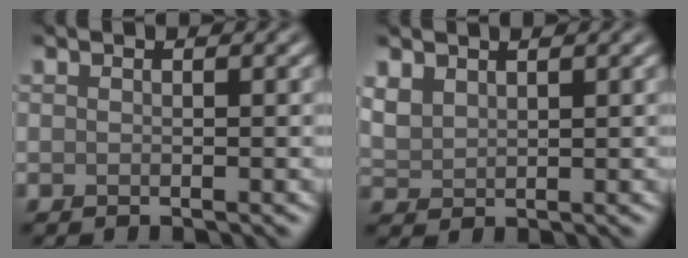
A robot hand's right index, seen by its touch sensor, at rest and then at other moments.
{"total": 2.1, "force": [1.5, 1.2, 1.0], "torque": [-0.028, 0.002, 0.035]}